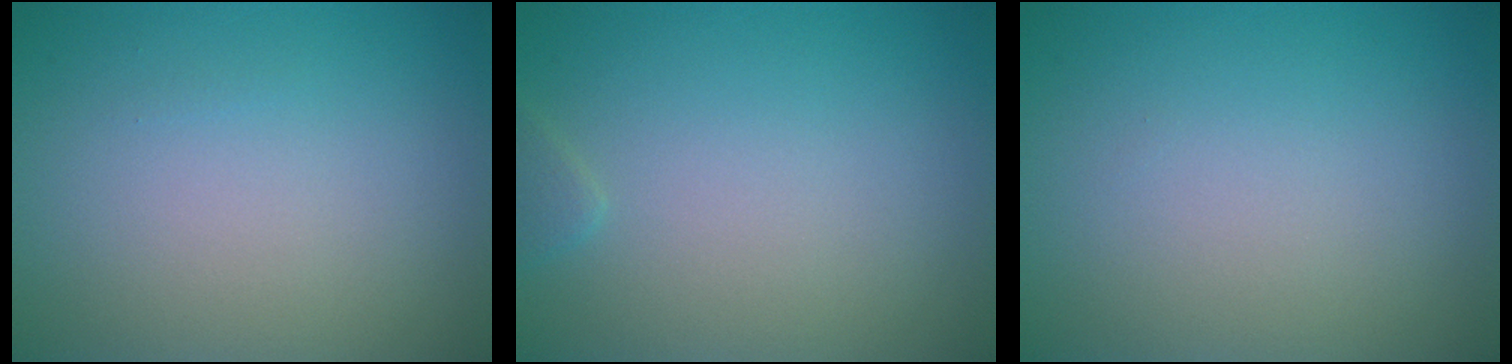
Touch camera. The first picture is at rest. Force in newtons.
{"total": 0.7, "press": 0.7, "slide": 0.0}
{"total": 0.0}